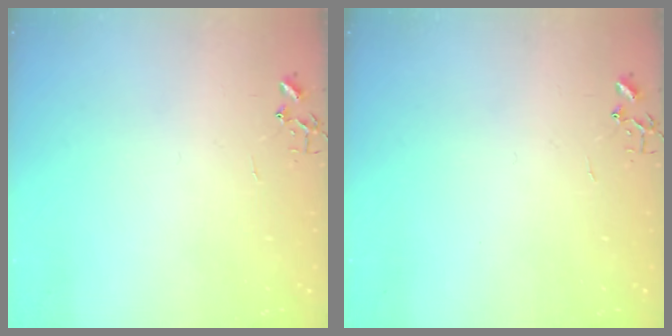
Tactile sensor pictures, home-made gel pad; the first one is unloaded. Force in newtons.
{"total": 0.0}